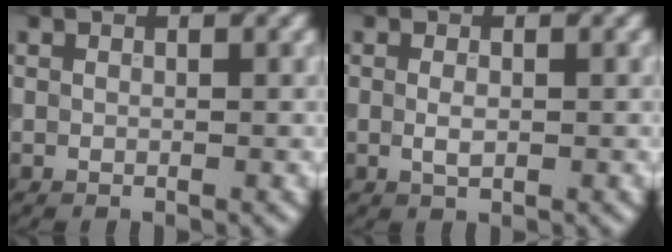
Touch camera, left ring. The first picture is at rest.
{"total": 1.3, "force": [0.0, 0.6, 1.1], "torque": [-0.025, -0.003, 0.000]}